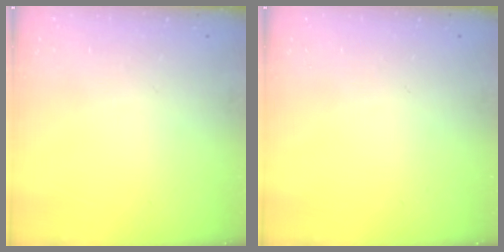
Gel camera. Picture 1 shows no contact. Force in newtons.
{"total": 0.0}